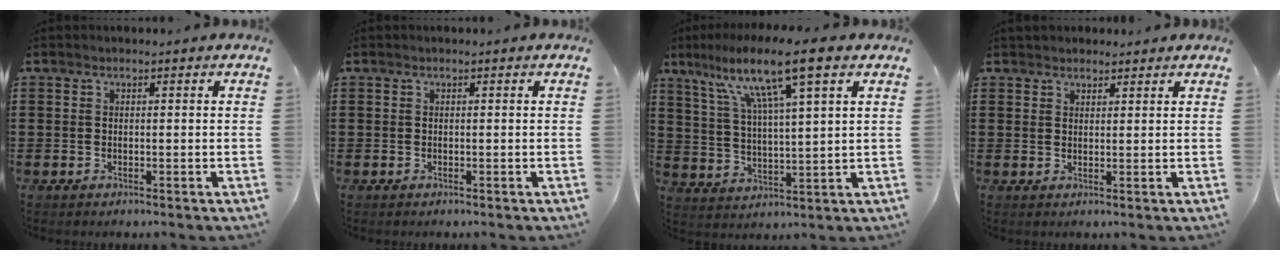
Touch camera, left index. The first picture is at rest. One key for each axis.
{"total": 0.0}
{"total": 12.0, "fx": 7.5, "fy": 1.0, "fz": 9.3, "tx": -0.189, "ty": -0.017, "tz": 0.122}
{"total": 1.9, "fx": 1.8, "fy": 0.7, "fz": -0.1, "tx": -0.002, "ty": 0.004, "tz": 0.036}